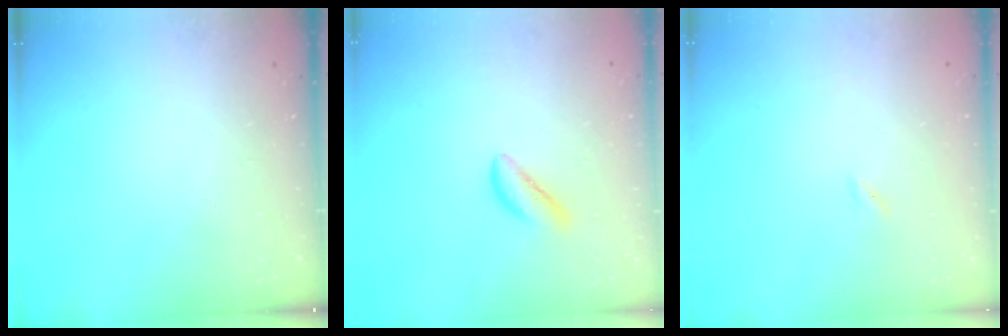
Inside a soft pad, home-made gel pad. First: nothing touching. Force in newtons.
{"total": 3.5, "press": 3.4, "slide": 0.5}
{"total": 1.6, "press": 1.6, "slide": 0.1}